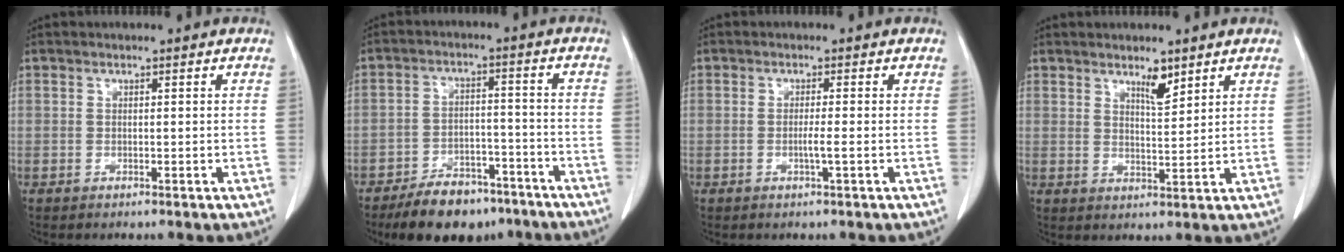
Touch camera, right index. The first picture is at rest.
{"total": 12.9, "force": [-10.0, 5.8, 5.7], "torque": [-0.079, 0.021, -0.158]}
{"total": 1.8, "force": [-0.5, -0.3, 1.8], "torque": [-0.035, -0.002, -0.010]}
{"total": 3.5, "force": [2.6, 0.7, 2.3], "torque": [-0.041, -0.005, 0.047]}